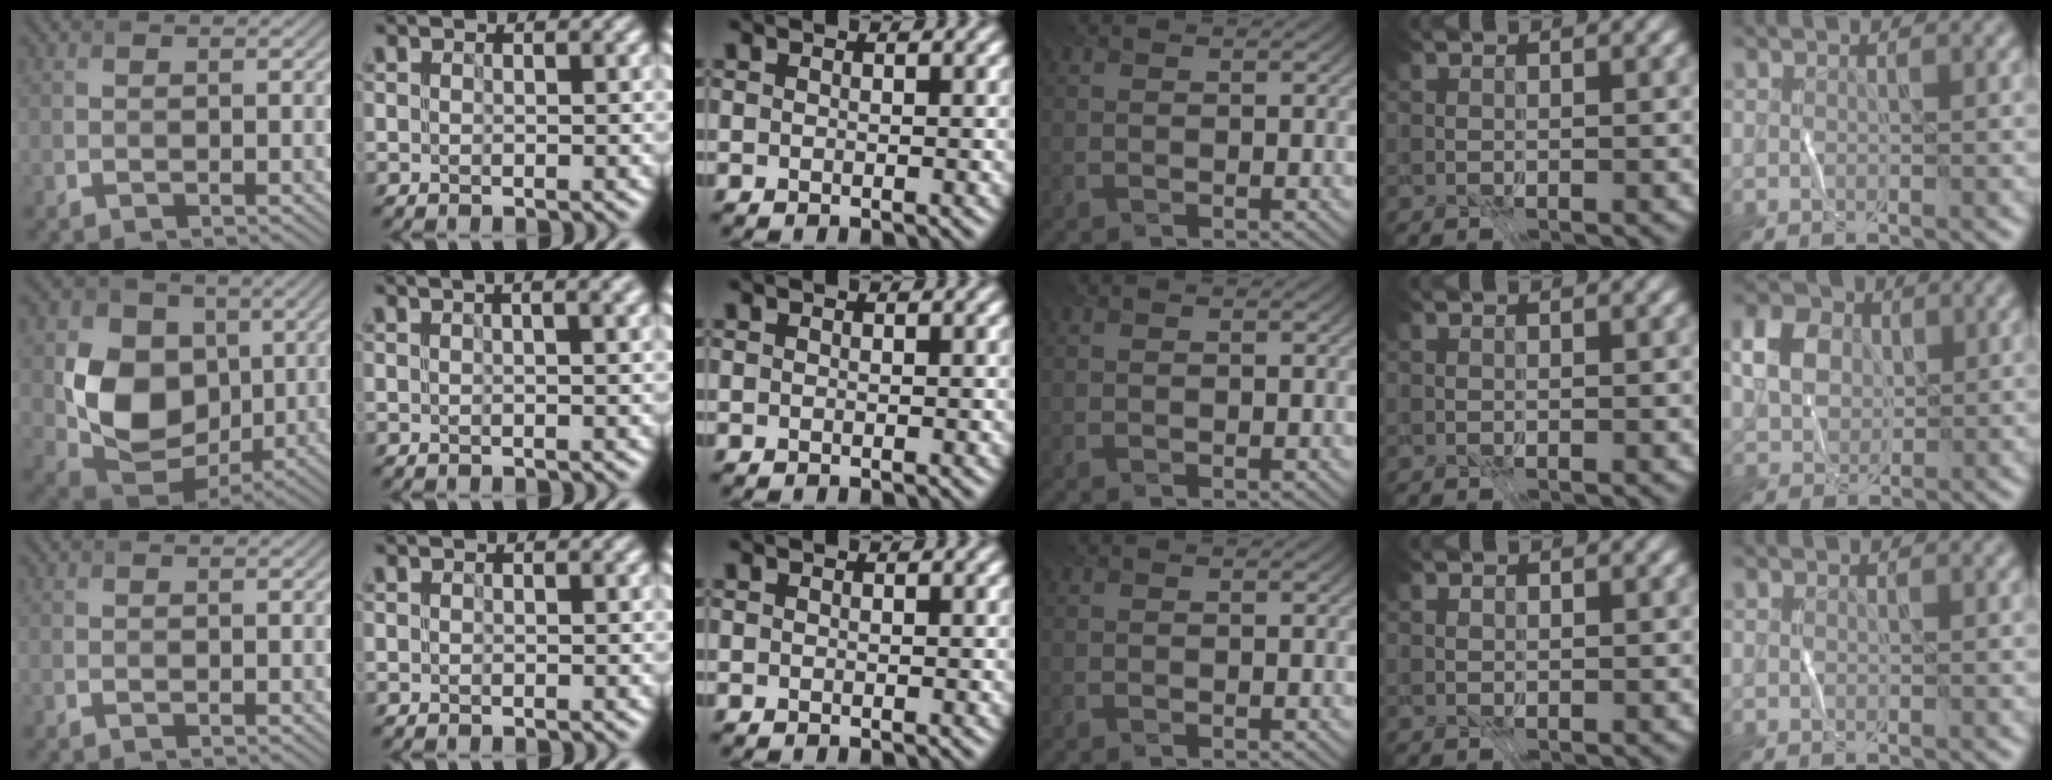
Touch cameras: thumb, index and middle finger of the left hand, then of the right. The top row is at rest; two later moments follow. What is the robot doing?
{"motion": "fold", "object": "receipt paper"}